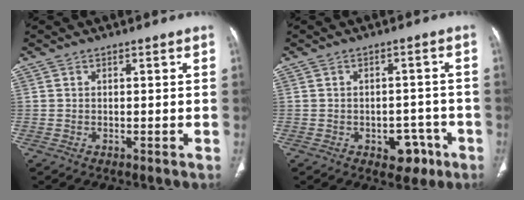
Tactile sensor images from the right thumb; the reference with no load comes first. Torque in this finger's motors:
{"motor_torque": [1.99, 1.77, 0.58, -0.76, -0.08]}